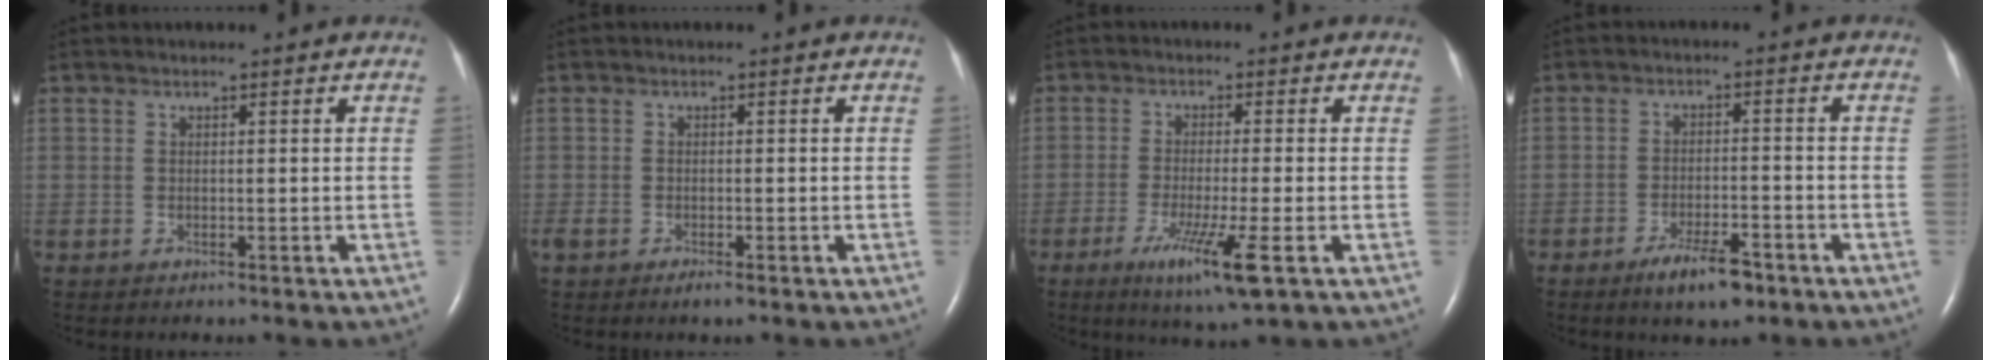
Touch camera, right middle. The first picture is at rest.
{"total": 2.0, "force": [-1.3, 0.6, 1.3], "torque": [-0.027, -0.005, -0.019]}
{"total": 7.9, "force": [-3.7, -0.1, 7.0], "torque": [-0.130, -0.026, -0.061]}
{"total": 6.1, "force": [-4.1, 1.5, 4.2], "torque": [-0.082, -0.005, -0.065]}